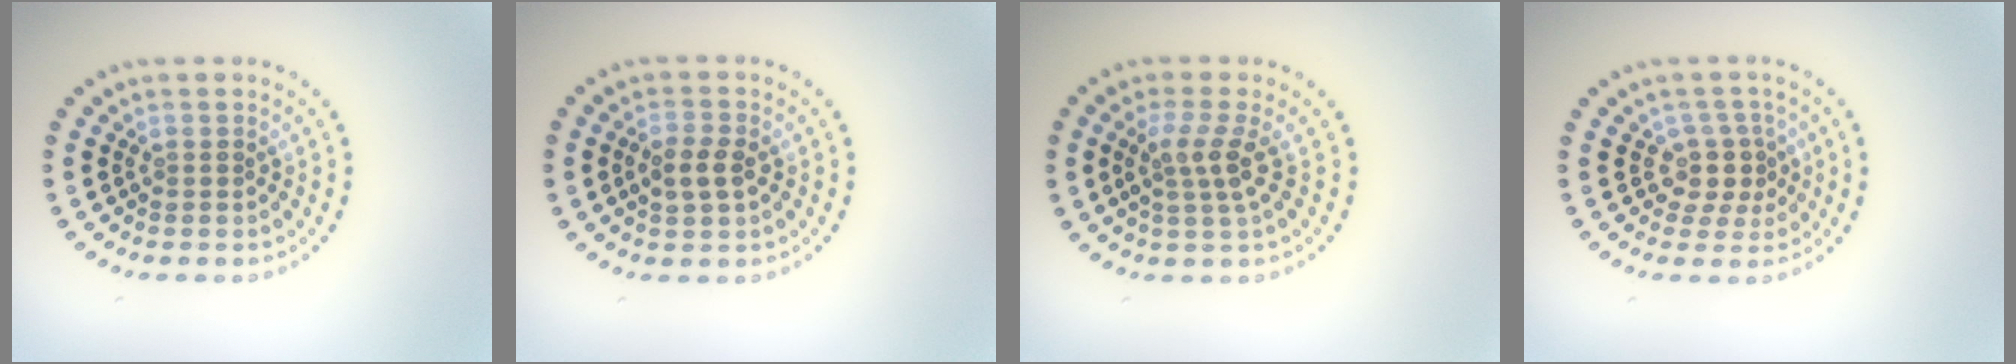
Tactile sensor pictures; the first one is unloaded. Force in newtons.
{"total": 2.4, "press": 2.3, "slide": 0.4}
{"total": 2.7, "press": 2.0, "slide": 1.8}
{"total": 2.6, "press": 2.0, "slide": 1.7}